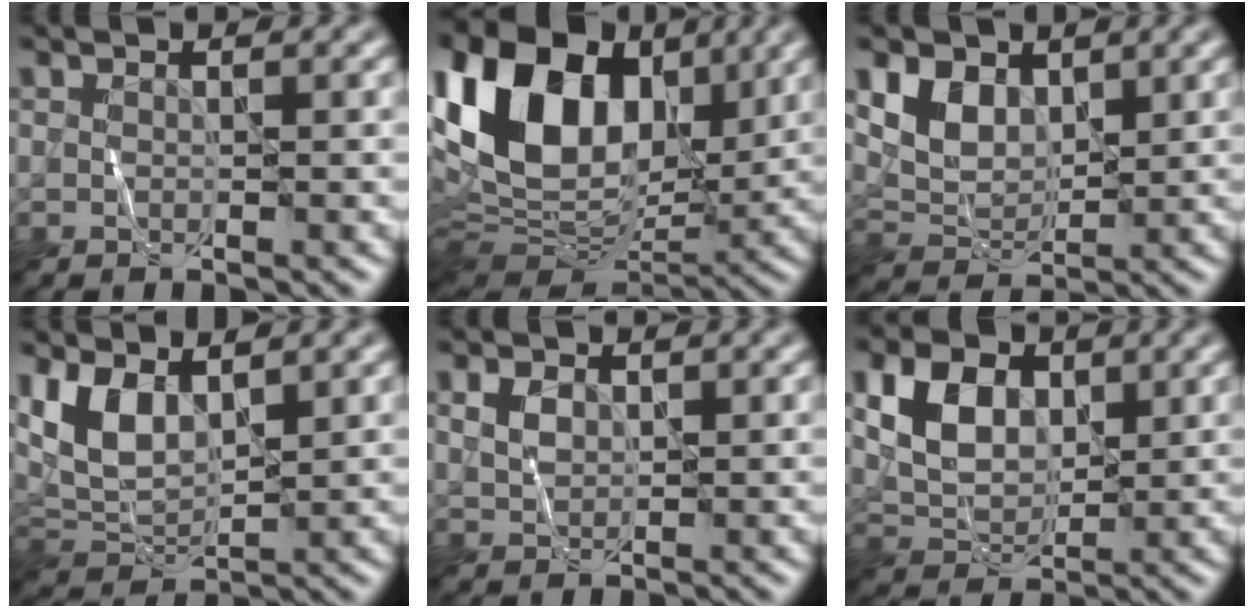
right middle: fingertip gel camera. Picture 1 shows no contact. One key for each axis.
{"total": 17.3, "fx": 5.4, "fy": 11.3, "fz": 12.0, "tx": -0.242, "ty": 0.038, "tz": 0.092}
{"total": 3.9, "fx": 1.9, "fy": 2.7, "fz": 2.1, "tx": -0.051, "ty": -0.009, "tz": 0.037}
{"total": 5.1, "fx": 2.4, "fy": 2.7, "fz": 3.6, "tx": -0.084, "ty": -0.007, "tz": 0.048}
{"total": 1.7, "fx": 0.6, "fy": 1.2, "fz": 1.0, "tx": -0.024, "ty": 0.002, "tz": 0.015}
{"total": 5.4, "fx": 1.7, "fy": 3.8, "fz": 3.6, "tx": -0.075, "ty": 0.001, "tz": 0.032}